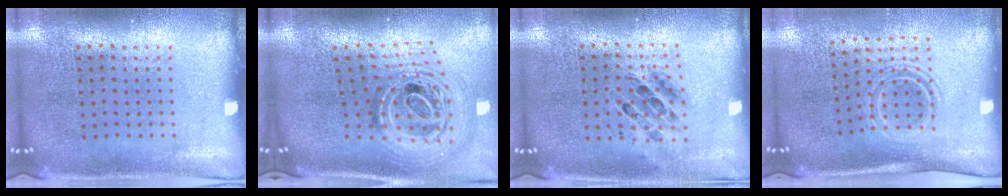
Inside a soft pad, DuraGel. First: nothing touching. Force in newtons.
{"total": 2.4, "press": 1.7, "slide": 1.6}
{"total": 0.5, "press": 0.5, "slide": 0.2}
{"total": 1.6, "press": 1.1, "slide": 1.1}